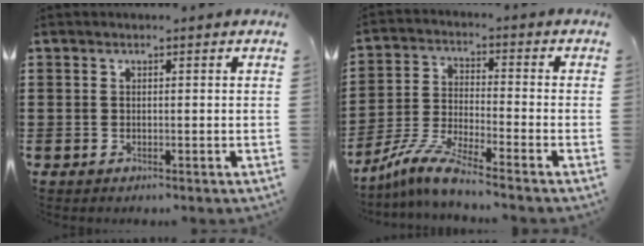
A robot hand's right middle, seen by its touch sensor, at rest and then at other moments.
{"total": 7.2, "force": [-6.3, 0.0, 3.6], "torque": [-0.088, -0.012, -0.128]}